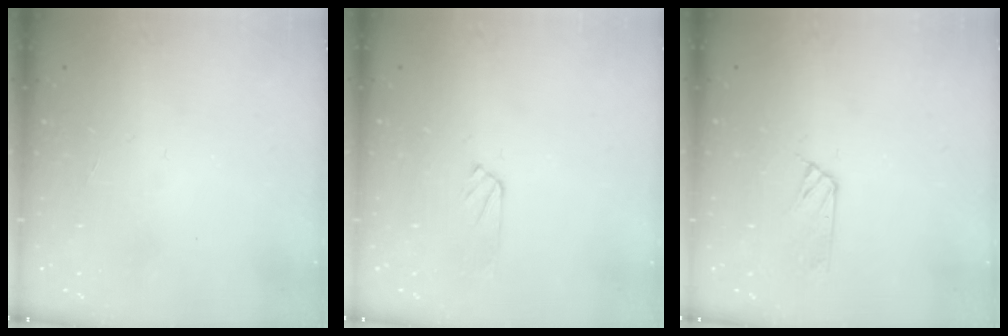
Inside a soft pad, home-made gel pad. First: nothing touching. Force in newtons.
{"total": 4.0, "press": 4.0, "slide": 0.5}
{"total": 6.1, "press": 6.1, "slide": 0.7}